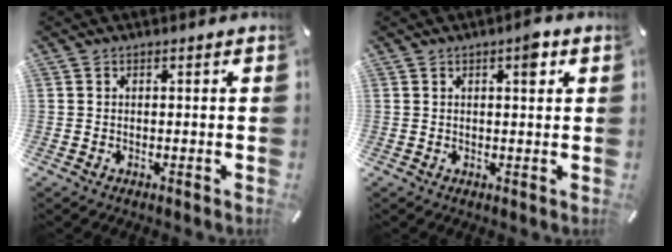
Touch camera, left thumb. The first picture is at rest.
{"total": 3.6, "force": [1.6, 1.2, 3.0], "torque": [-0.039, -0.002, 0.020]}